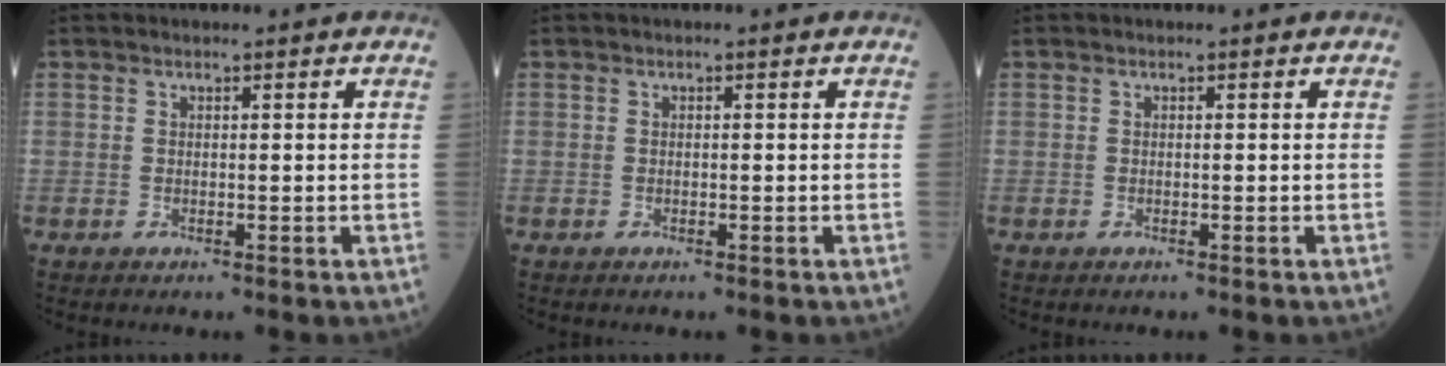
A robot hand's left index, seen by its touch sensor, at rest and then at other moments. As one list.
[{"total": 0.0}, {"total": 0.0}]